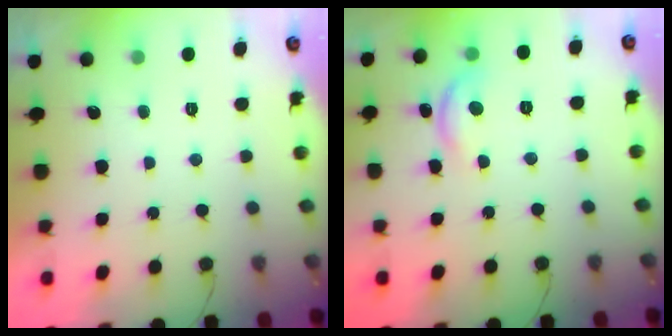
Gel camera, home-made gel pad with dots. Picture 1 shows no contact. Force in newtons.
{"total": 9.0, "press": 9.0, "slide": 0.6}